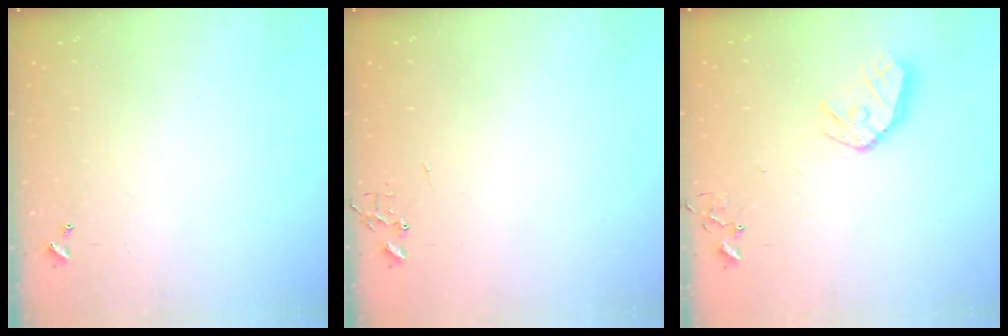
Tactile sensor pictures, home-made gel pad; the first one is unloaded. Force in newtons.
{"total": 0.0}
{"total": 12.6, "press": 12.5, "slide": 1.4}